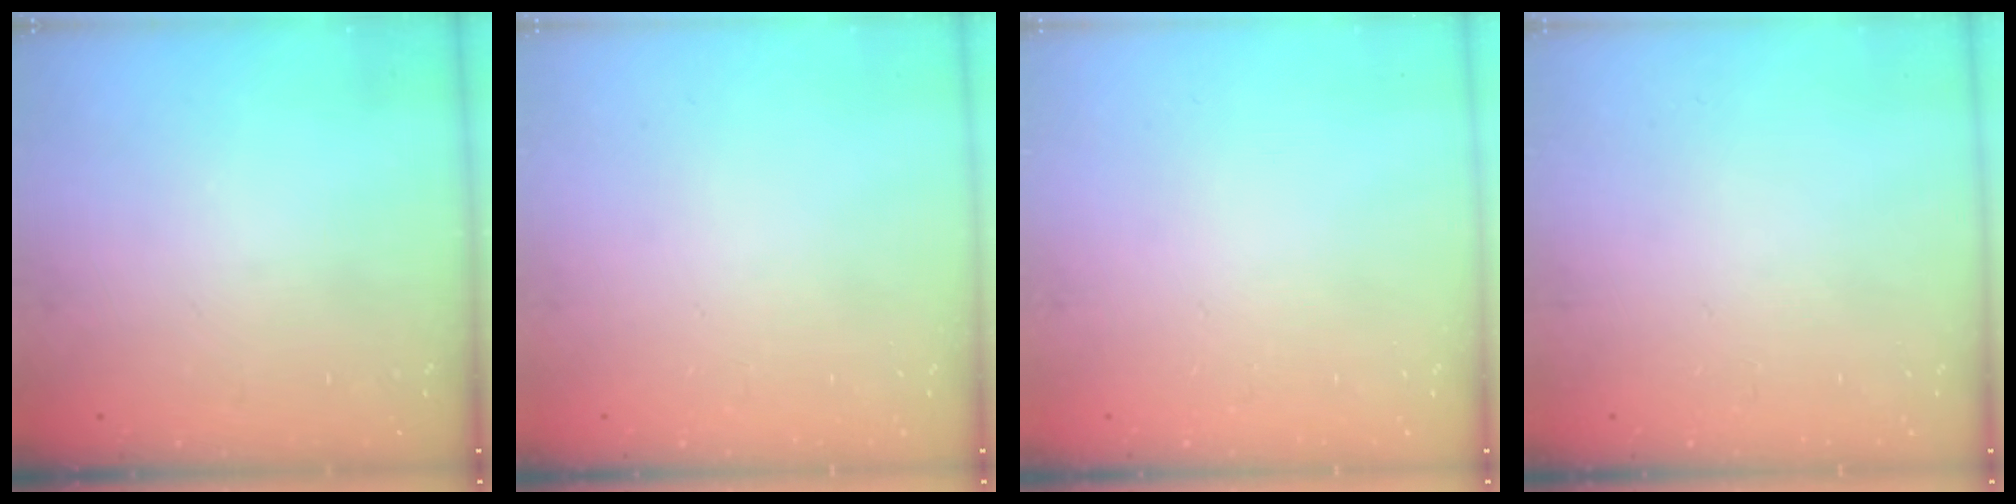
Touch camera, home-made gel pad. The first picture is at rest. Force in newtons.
{"total": 0.0}
{"total": 0.0}
{"total": 0.0}